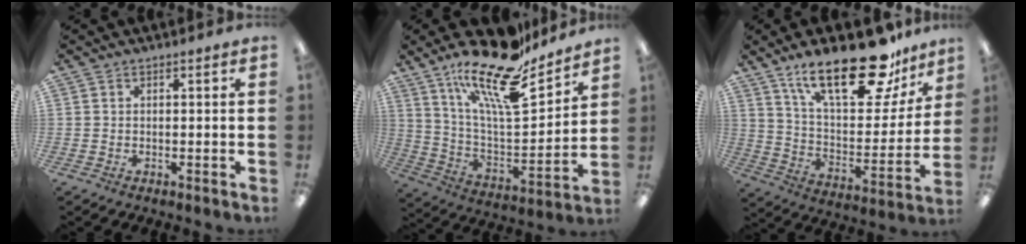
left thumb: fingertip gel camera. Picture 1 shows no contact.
{"total": 21.2, "force": [16.5, 5.9, 12.0], "torque": [-0.212, -0.115, 0.279]}
{"total": 26.2, "force": [17.9, 9.8, 16.3], "torque": [-0.248, -0.107, 0.300]}